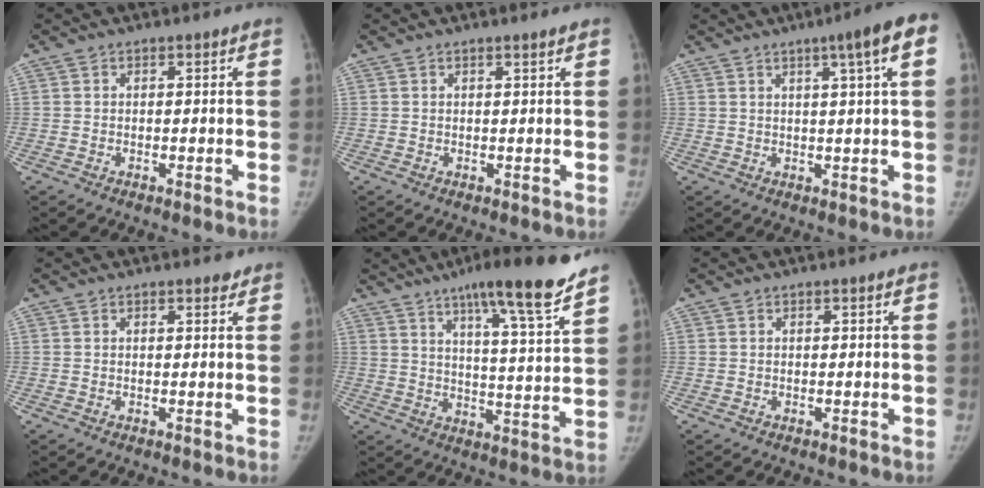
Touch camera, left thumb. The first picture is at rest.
{"total": 0.7, "force": [0.5, -0.1, 0.4], "torque": [-0.015, -0.005, 0.012]}
{"total": 7.7, "force": [3.2, -0.3, 7.1], "torque": [-0.100, 0.003, 0.041]}
{"total": 1.1, "force": [1.0, 0.4, 0.4], "torque": [-0.002, -0.007, 0.011]}
{"total": 17.0, "force": [12.1, 1.3, 11.9], "torque": [-0.162, -0.060, 0.176]}
{"total": 0.0}